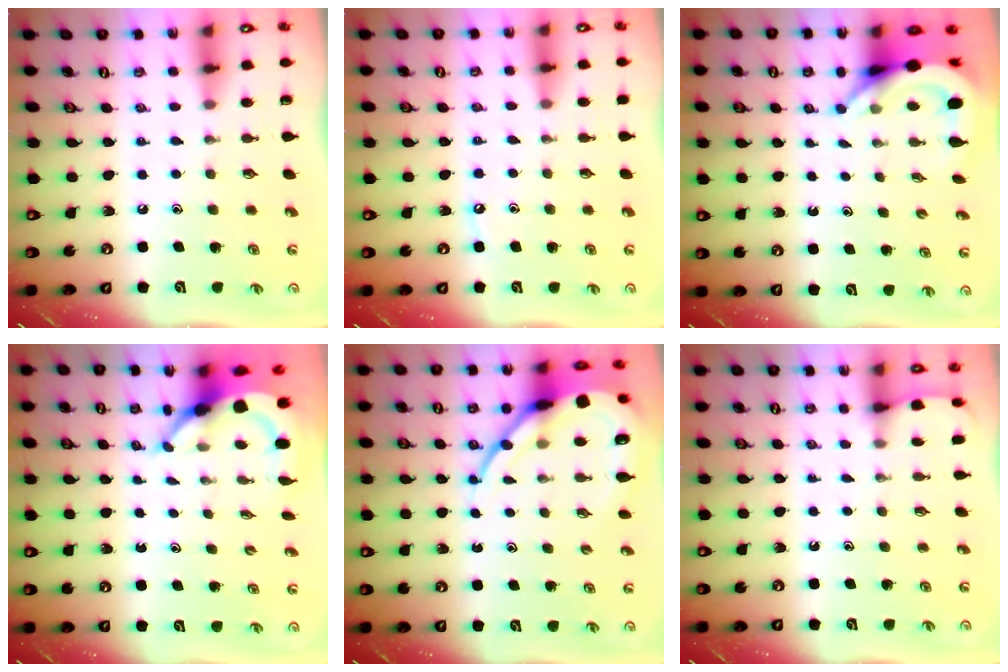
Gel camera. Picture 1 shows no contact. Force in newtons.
{"total": 3.3, "press": 3.3, "slide": 0.5}
{"total": 5.9, "press": 5.9, "slide": 0.4}
{"total": 5.4, "press": 5.3, "slide": 0.7}
{"total": 12.7, "press": 12.6, "slide": 1.2}
{"total": 1.8, "press": 1.8, "slide": 0.2}